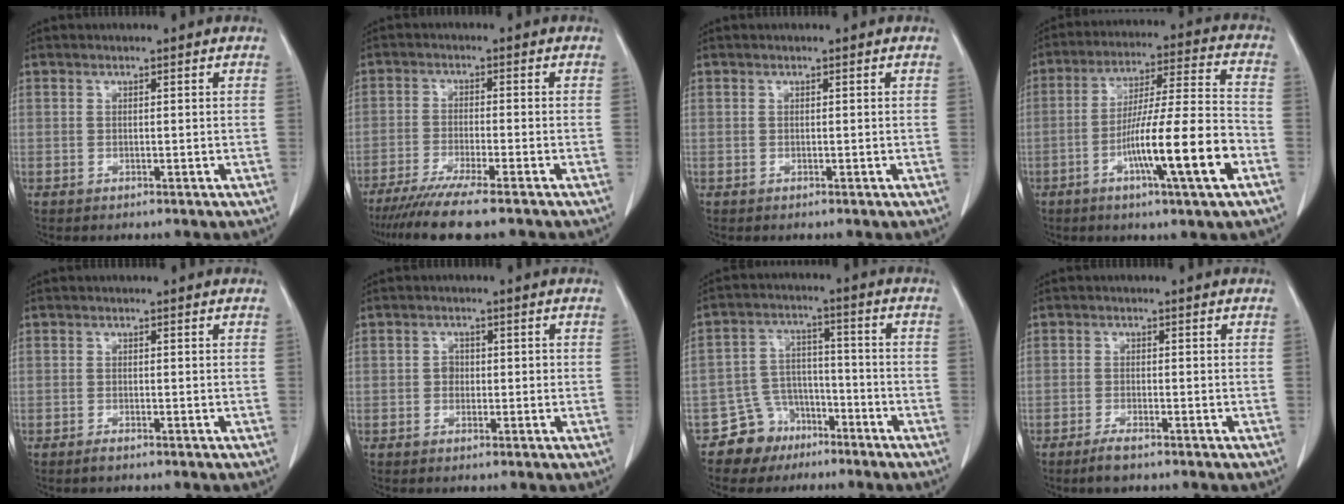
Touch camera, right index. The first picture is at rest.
{"total": 10.0, "force": [-8.0, -0.3, 5.9], "torque": [-0.087, -0.027, -0.129]}
{"total": 0.0}
{"total": 15.4, "force": [-5.9, 0.0, 14.3], "torque": [-0.244, -0.003, -0.098]}
{"total": 0.8, "force": [-0.7, 0.0, 0.4], "torque": [-0.007, -0.001, -0.009]}
{"total": 1.8, "force": [-0.2, 1.5, 0.9], "torque": [-0.011, 0.006, -0.004]}
{"total": 7.2, "force": [-4.8, 5.3, 0.5], "torque": [0.001, 0.024, -0.078]}
{"total": 2.6, "force": [-1.9, 0.4, 1.6], "torque": [-0.033, -0.003, -0.033]}